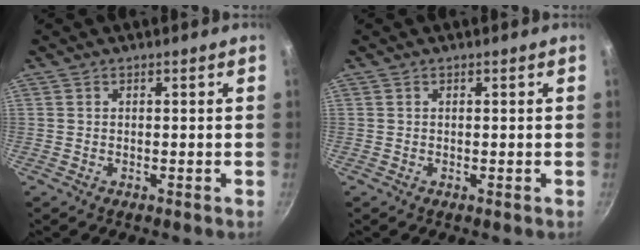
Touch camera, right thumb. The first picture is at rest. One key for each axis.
{"total": 0.0}